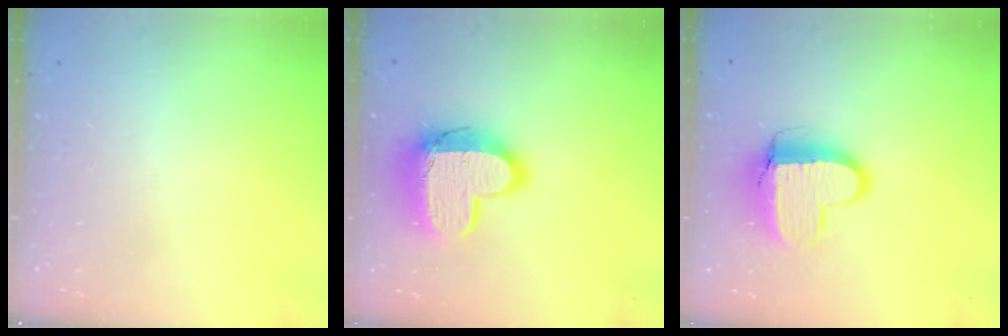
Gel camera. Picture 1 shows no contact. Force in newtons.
{"total": 15.8, "press": 15.7, "slide": 1.0}
{"total": 10.5, "press": 10.4, "slide": 0.8}